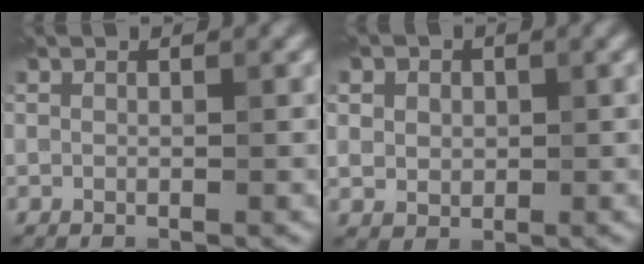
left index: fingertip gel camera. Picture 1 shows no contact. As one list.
[{"total": 4.0, "force": [1.5, 3.2, 1.9], "torque": [-0.040, 0.012, 0.015]}]